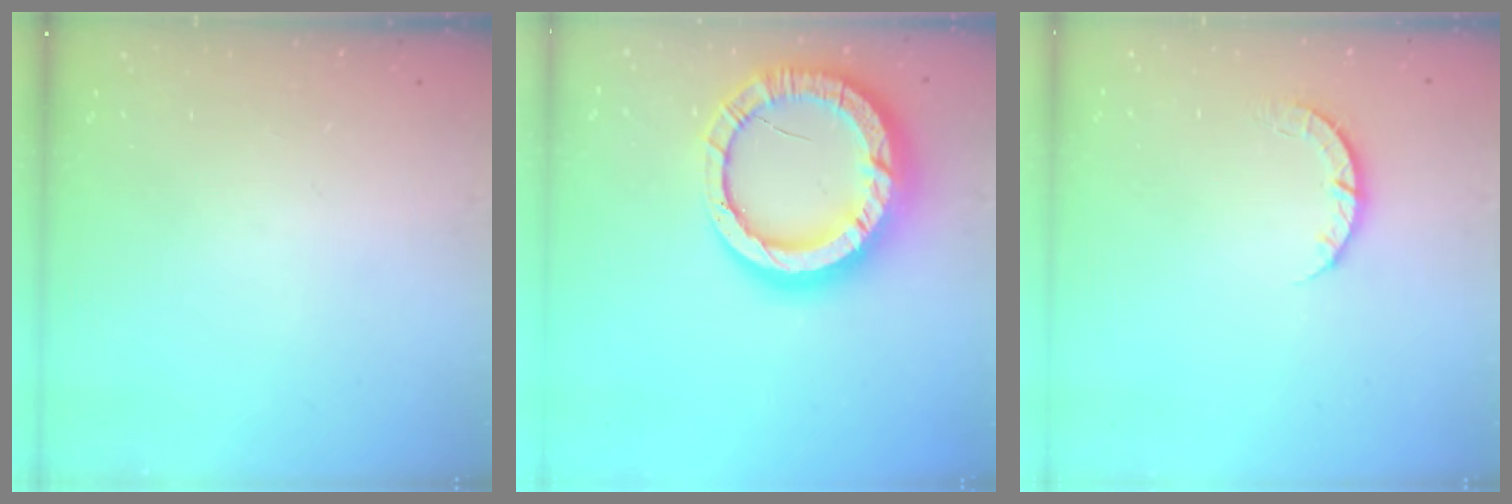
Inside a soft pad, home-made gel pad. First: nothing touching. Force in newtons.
{"total": 21.5, "press": 21.5, "slide": 1.8}
{"total": 3.4, "press": 3.4, "slide": 0.4}